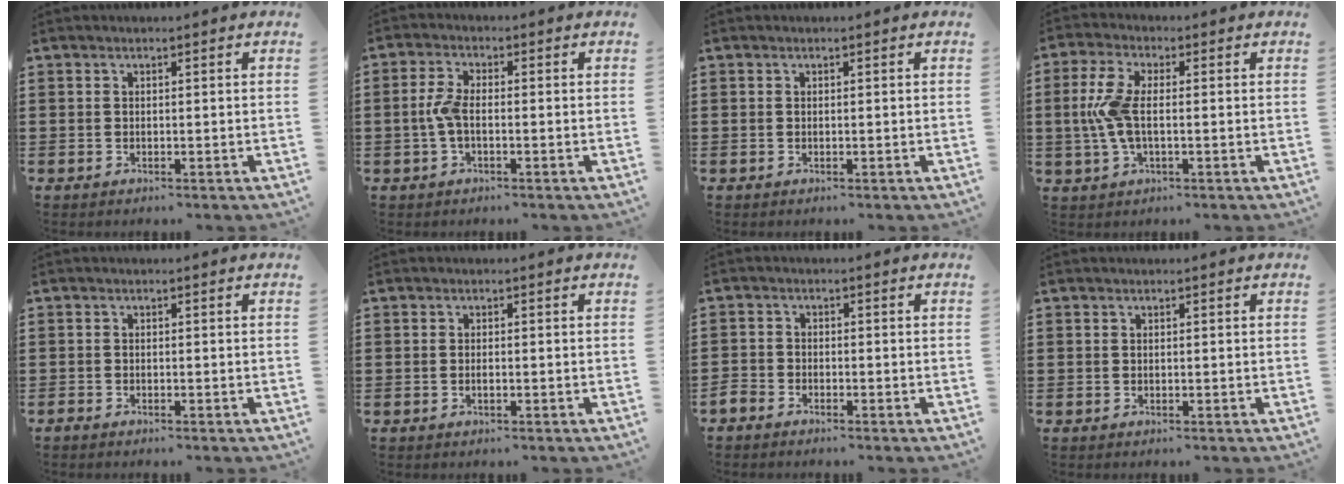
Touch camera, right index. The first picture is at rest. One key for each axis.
{"total": 3.9, "fx": -0.7, "fy": 1.5, "fz": 3.6, "tx": -0.095, "ty": -0.005, "tz": -0.022}
{"total": 0.0}
{"total": 6.8, "fx": -0.2, "fy": 2.9, "fz": 6.1, "tx": -0.155, "ty": -0.005, "tz": -0.015}
{"total": 0.5, "fx": -0.5, "fy": 0.0, "fz": 0.1, "tx": -0.003, "ty": -0.003, "tz": -0.009}
{"total": 0.7, "fx": -0.2, "fy": 0.2, "fz": 0.7, "tx": -0.014, "ty": -0.005, "tz": -0.003}
{"total": 1.6, "fx": -1.5, "fy": 0.6, "fz": 0.0, "tx": -0.005, "ty": 0.001, "tz": -0.033}
{"total": 0.0}